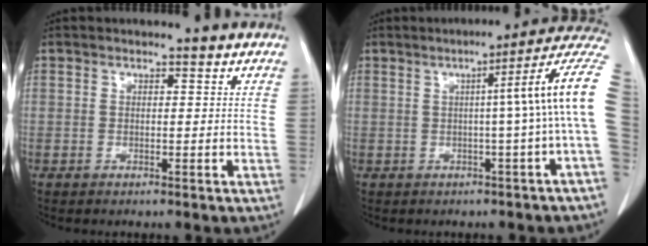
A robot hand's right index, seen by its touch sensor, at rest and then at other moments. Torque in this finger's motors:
{"motor_torque": [0.98, -0.39, 0.51, 0.13]}